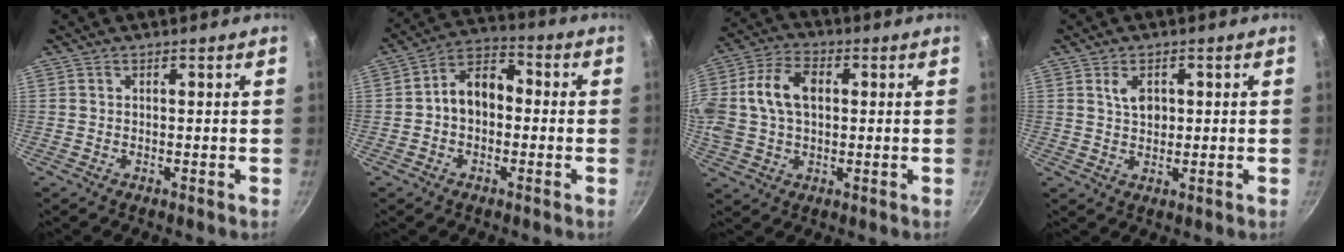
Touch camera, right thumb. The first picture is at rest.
{"total": 9.2, "force": [-0.5, 6.6, 6.4], "torque": [-0.070, 0.036, -0.027]}
{"total": 15.9, "force": [2.1, 10.9, 11.4], "torque": [-0.233, 0.029, 0.030]}
{"total": 4.1, "force": [1.0, 2.7, 2.9], "torque": [-0.036, -0.004, 0.019]}